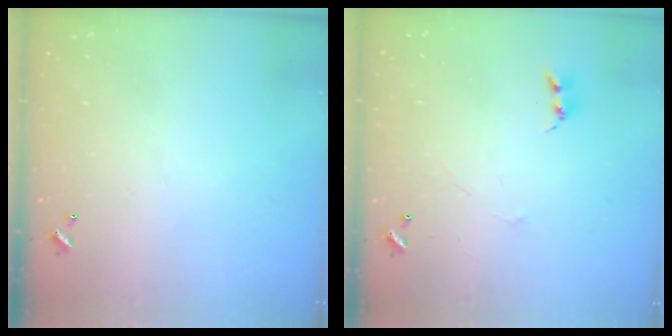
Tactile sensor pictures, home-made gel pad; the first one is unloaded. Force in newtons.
{"total": 1.2, "press": 1.1, "slide": 0.4}